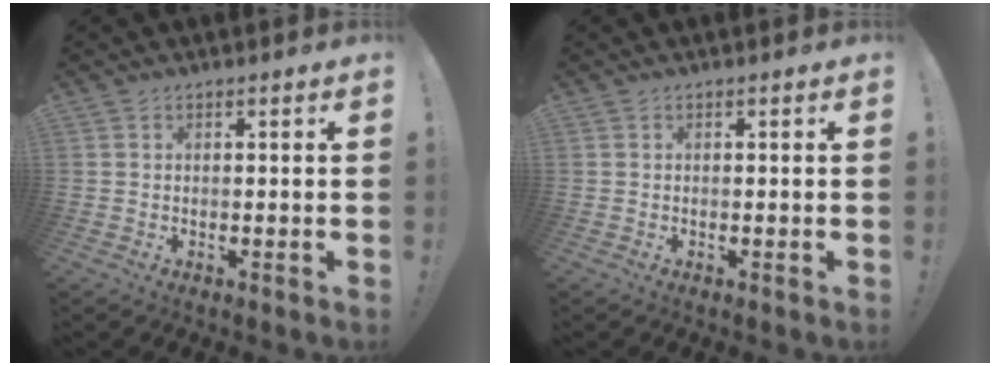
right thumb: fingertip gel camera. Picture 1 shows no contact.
{"total": 0.0}